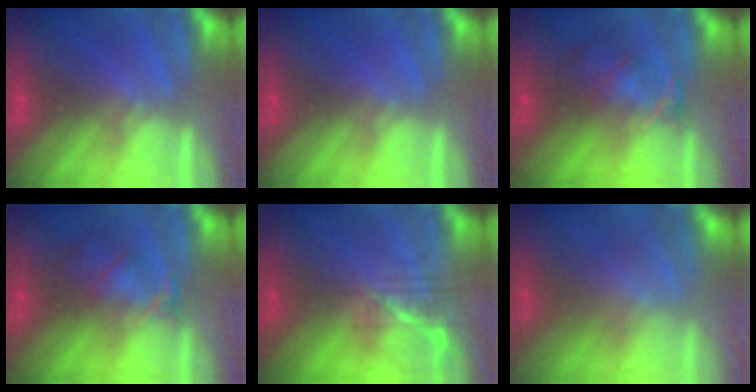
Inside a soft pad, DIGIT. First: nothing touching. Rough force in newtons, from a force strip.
{"total": 0.0}
{"total": 2.4}
{"total": 2.4}
{"total": 2.3}
{"total": 3.6}